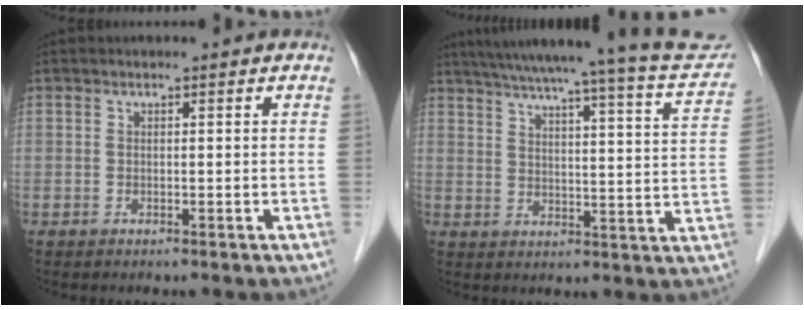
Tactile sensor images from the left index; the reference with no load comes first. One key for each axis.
{"total": 23.5, "fx": 21.6, "fy": -0.2, "fz": 9.2, "tx": -0.134, "ty": -0.053, "tz": 0.264}